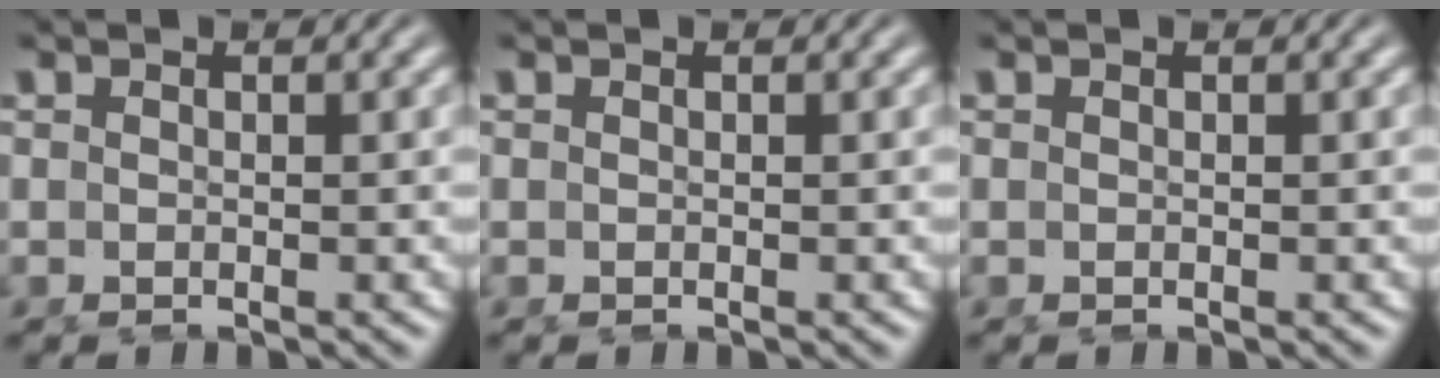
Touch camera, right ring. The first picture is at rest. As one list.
[{"total": 0.0}, {"total": 0.0}]